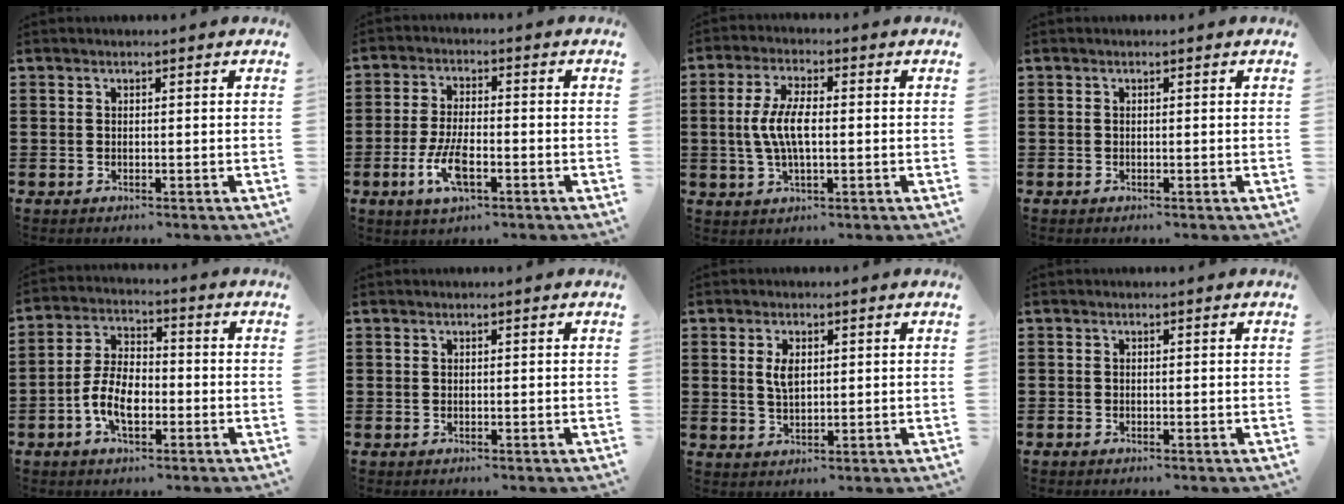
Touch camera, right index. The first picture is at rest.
{"total": 6.8, "force": [-2.7, 2.5, 5.7], "torque": [-0.126, -0.009, -0.051]}
{"total": 6.6, "force": [-0.3, 2.4, 6.2], "torque": [-0.139, -0.004, -0.015]}
{"total": 0.0}
{"total": 7.3, "force": [-2.6, 3.6, 5.8], "torque": [-0.134, 0.000, -0.054]}
{"total": 0.0}
{"total": 3.2, "force": [0.8, 1.6, 2.7], "torque": [-0.057, 0.007, 0.012]}
{"total": 0.5, "force": [-0.4, 0.2, 0.1], "torque": [-0.003, -0.002, -0.009]}